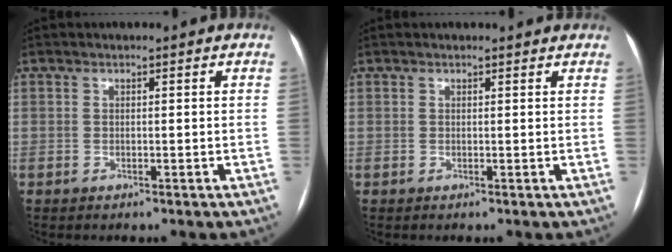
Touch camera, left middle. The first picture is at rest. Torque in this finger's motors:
{"motor_torque": [-0.15, 0.13, -0.14, -0.01]}